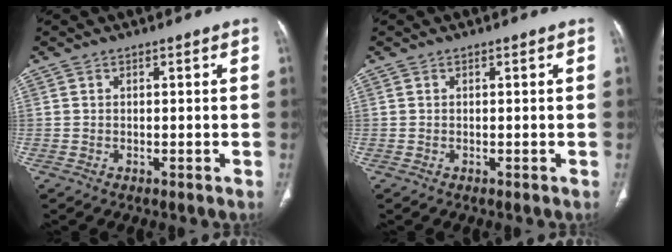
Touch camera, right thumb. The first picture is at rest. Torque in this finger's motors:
{"motor_torque": [-0.03, -0.03, 0.07, 0.07, 0.00]}